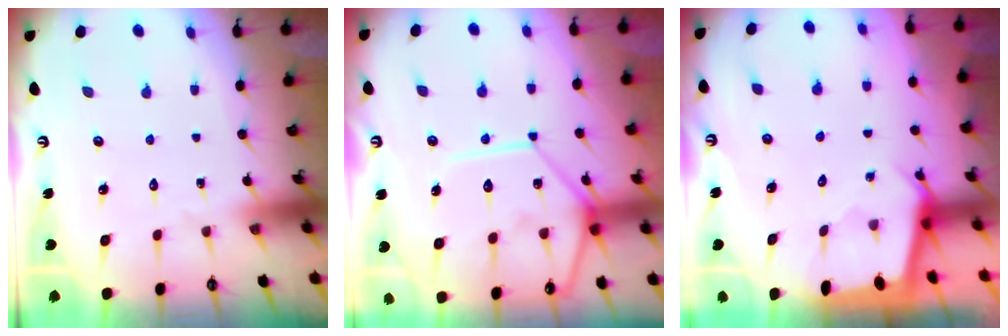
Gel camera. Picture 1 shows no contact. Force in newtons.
{"total": 15.4, "press": 15.3, "slide": 2.0}
{"total": 2.3, "press": 2.3, "slide": 0.3}